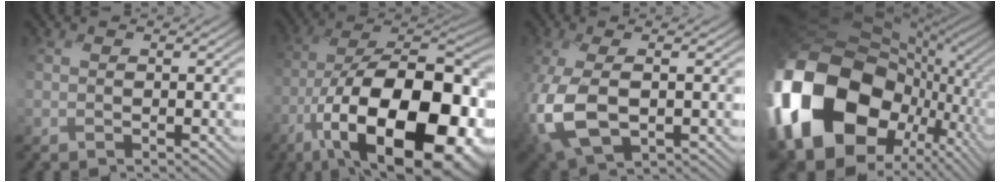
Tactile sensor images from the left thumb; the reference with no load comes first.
{"total": 21.0, "force": [-9.5, 9.3, 16.2], "torque": [-0.258, -0.019, -0.148]}
{"total": 8.5, "force": [-2.4, 4.5, 6.8], "torque": [-0.179, -0.022, -0.044]}
{"total": 21.9, "force": [-3.7, 16.8, 13.6], "torque": [-0.346, -0.056, -0.056]}